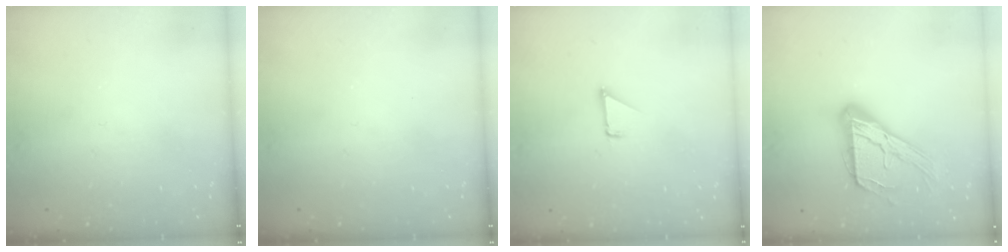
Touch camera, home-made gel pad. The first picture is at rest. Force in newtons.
{"total": 0.0}
{"total": 1.5, "press": 1.5, "slide": 0.1}
{"total": 17.1, "press": 17.0, "slide": 1.6}